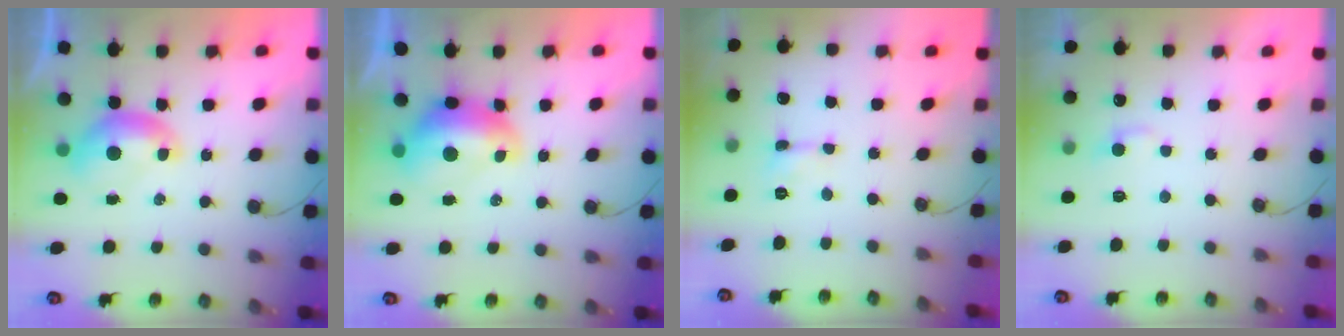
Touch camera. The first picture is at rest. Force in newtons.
{"total": 3.5, "press": 3.4, "slide": 0.7}
{"total": 0.9, "press": 0.8, "slide": 0.3}
{"total": 1.8, "press": 1.7, "slide": 0.5}